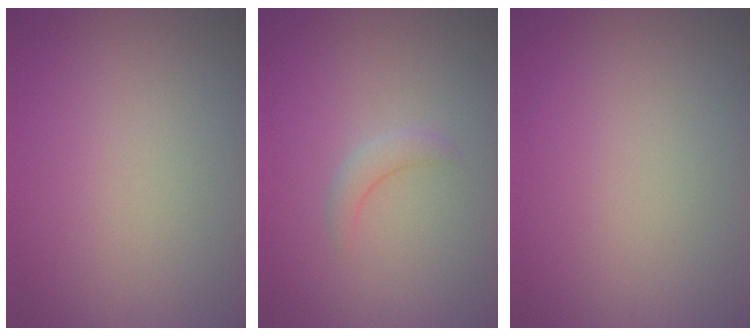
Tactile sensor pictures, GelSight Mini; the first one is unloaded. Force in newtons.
{"total": 1.6, "press": 1.6, "slide": 0.2}
{"total": 0.0}